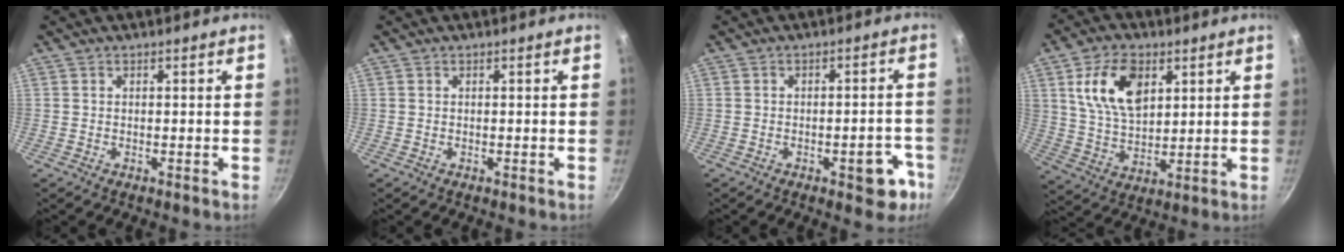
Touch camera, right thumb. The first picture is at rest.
{"total": 0.0}
{"total": 7.2, "force": [-3.4, 3.3, 5.4], "torque": [-0.031, 0.028, -0.037]}
{"total": 13.3, "force": [5.0, 7.9, 9.4], "torque": [-0.149, -0.018, 0.097]}